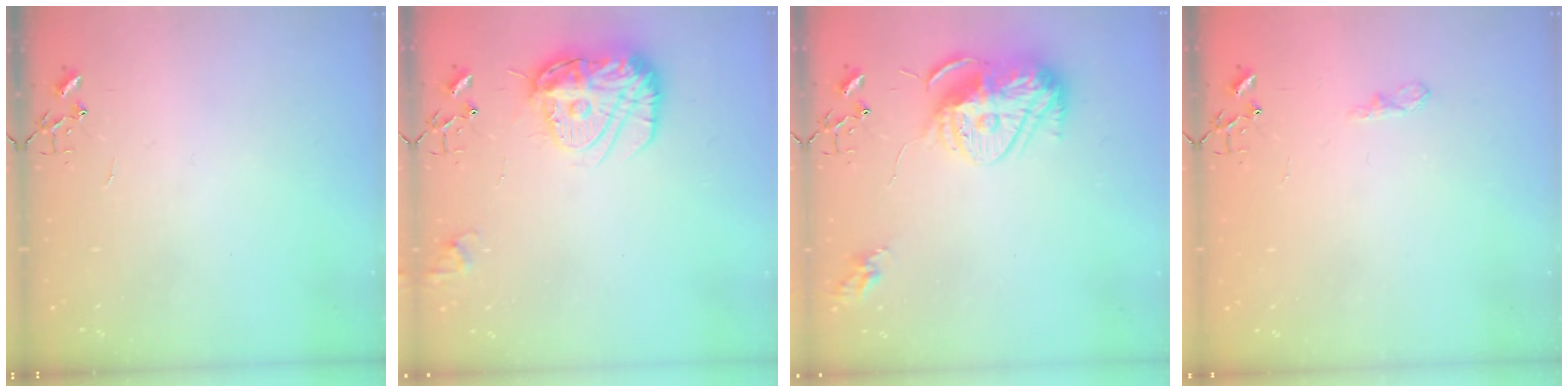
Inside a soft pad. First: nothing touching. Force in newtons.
{"total": 15.3, "press": 15.2, "slide": 1.3}
{"total": 14.0, "press": 13.9, "slide": 1.2}
{"total": 5.9, "press": 5.9, "slide": 0.7}